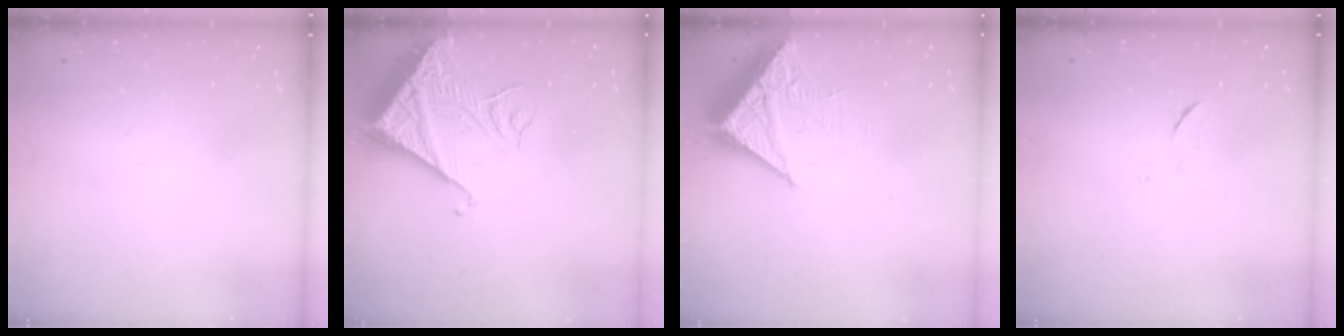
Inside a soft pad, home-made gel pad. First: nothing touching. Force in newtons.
{"total": 11.6, "press": 11.5, "slide": 1.4}
{"total": 7.7, "press": 7.7, "slide": 0.5}
{"total": 5.4, "press": 5.2, "slide": 1.2}